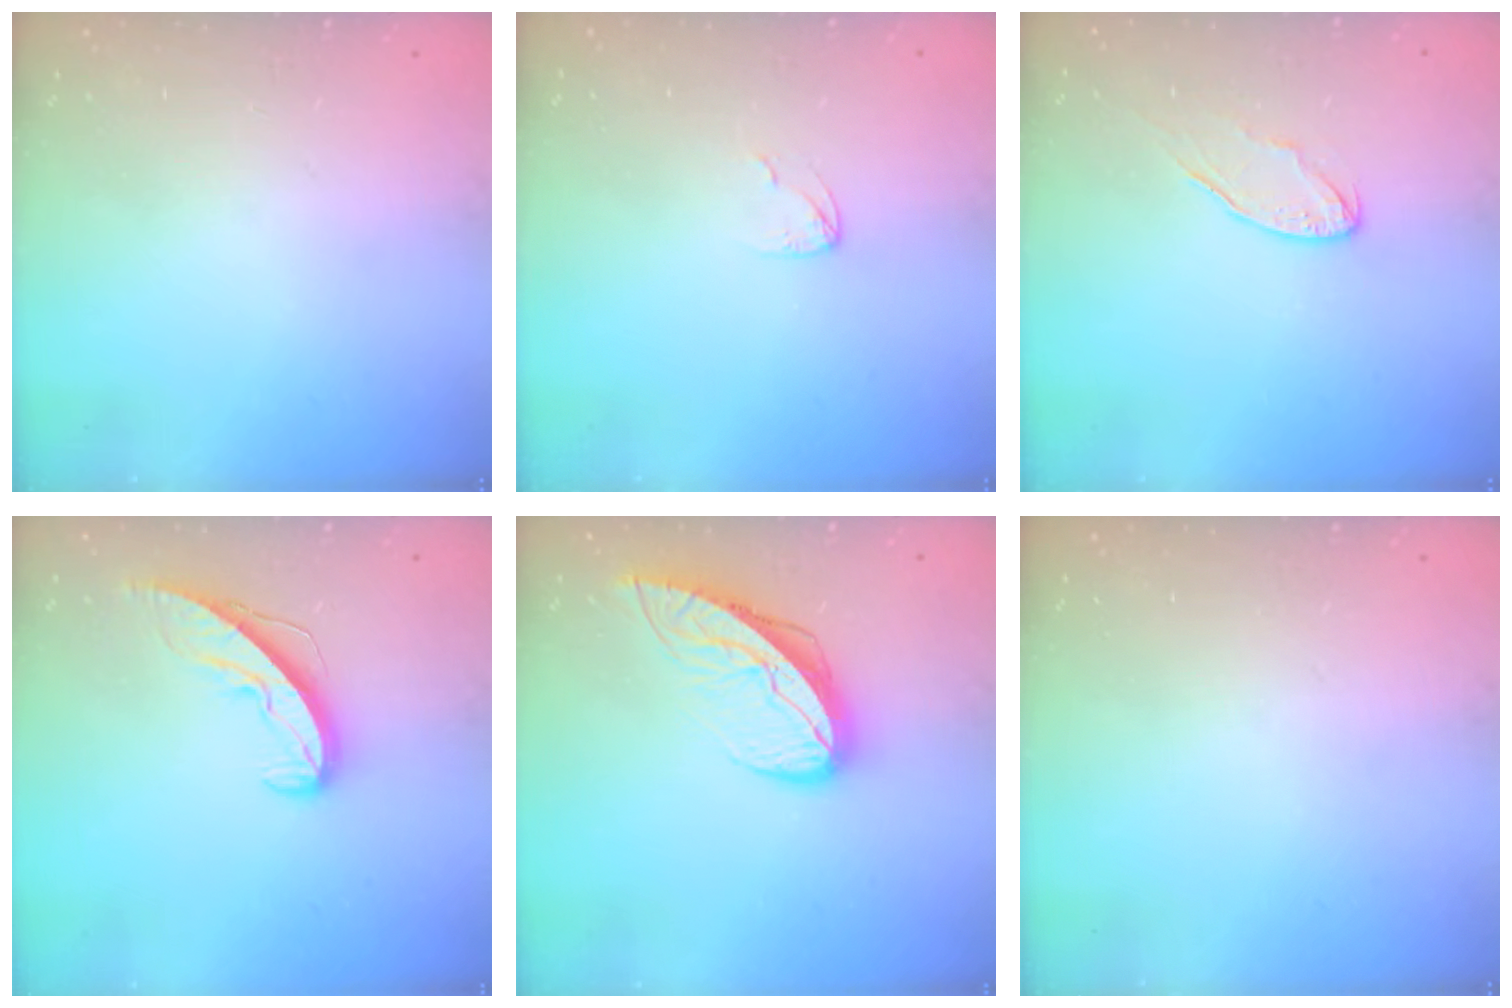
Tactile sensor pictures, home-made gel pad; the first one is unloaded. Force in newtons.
{"total": 2.7, "press": 2.7, "slide": 0.2}
{"total": 6.8, "press": 6.8, "slide": 0.6}
{"total": 8.4, "press": 8.3, "slide": 0.6}
{"total": 9.1, "press": 9.0, "slide": 1.0}
{"total": 0.0}